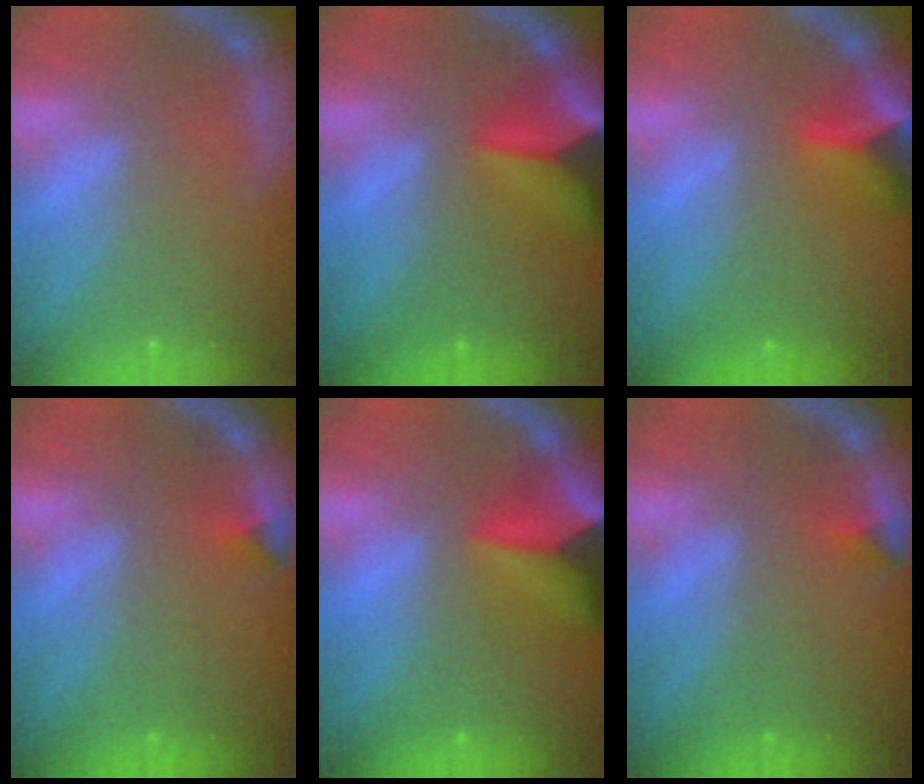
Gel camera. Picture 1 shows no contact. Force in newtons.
{"total": 8.4}
{"total": 4.5}
{"total": 0.9}
{"total": 9.0}
{"total": 0.9}